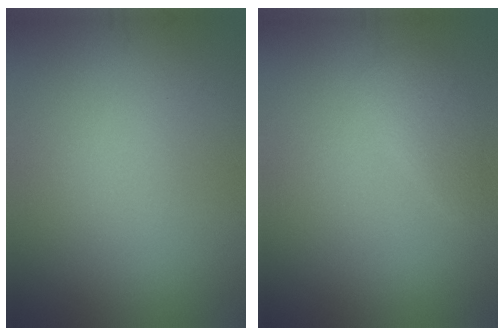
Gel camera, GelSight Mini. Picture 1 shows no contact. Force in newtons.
{"total": 1.6, "press": 1.6, "slide": 0.2}